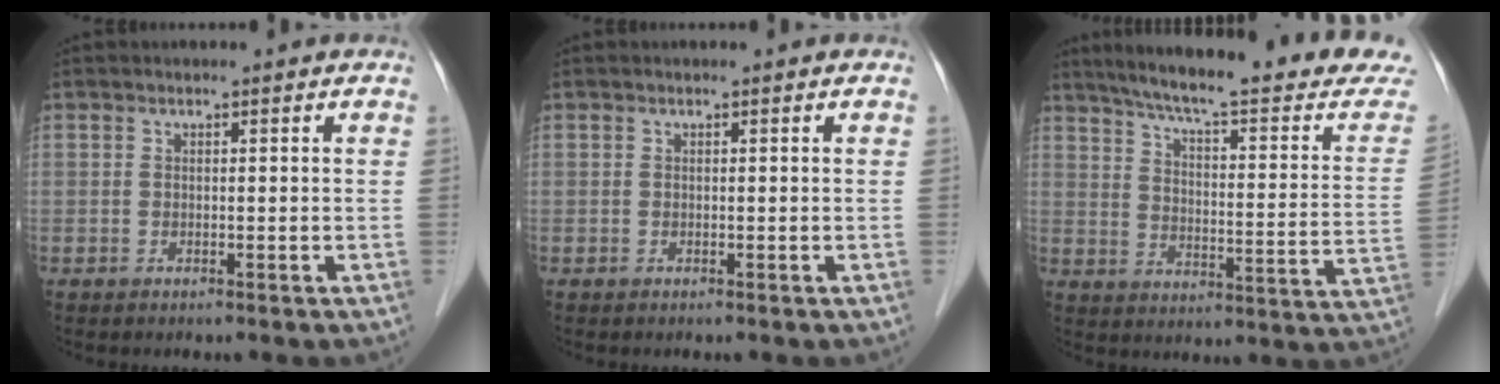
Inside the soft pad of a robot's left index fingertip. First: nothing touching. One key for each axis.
{"total": 0.0}
{"total": 25.0, "fx": 22.0, "fy": 1.5, "fz": 11.8, "tx": -0.171, "ty": -0.059, "tz": 0.280}